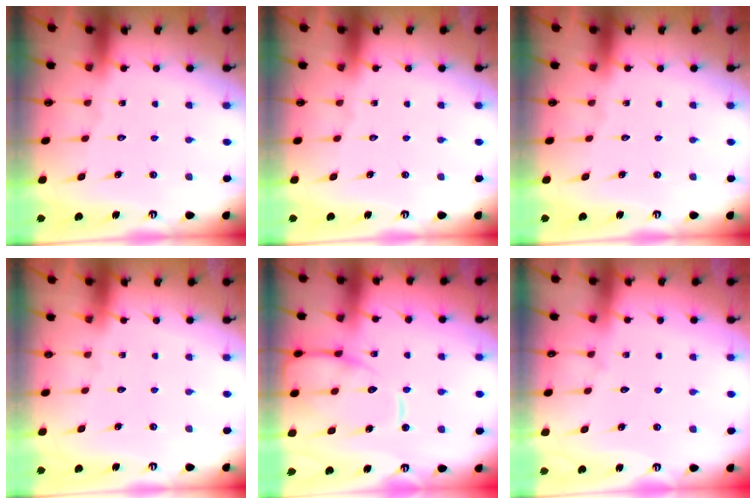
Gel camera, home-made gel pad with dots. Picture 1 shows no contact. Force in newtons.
{"total": 0.0}
{"total": 0.0}
{"total": 0.0}
{"total": 12.5, "press": 12.5, "slide": 1.2}
{"total": 3.3, "press": 3.3, "slide": 0.5}